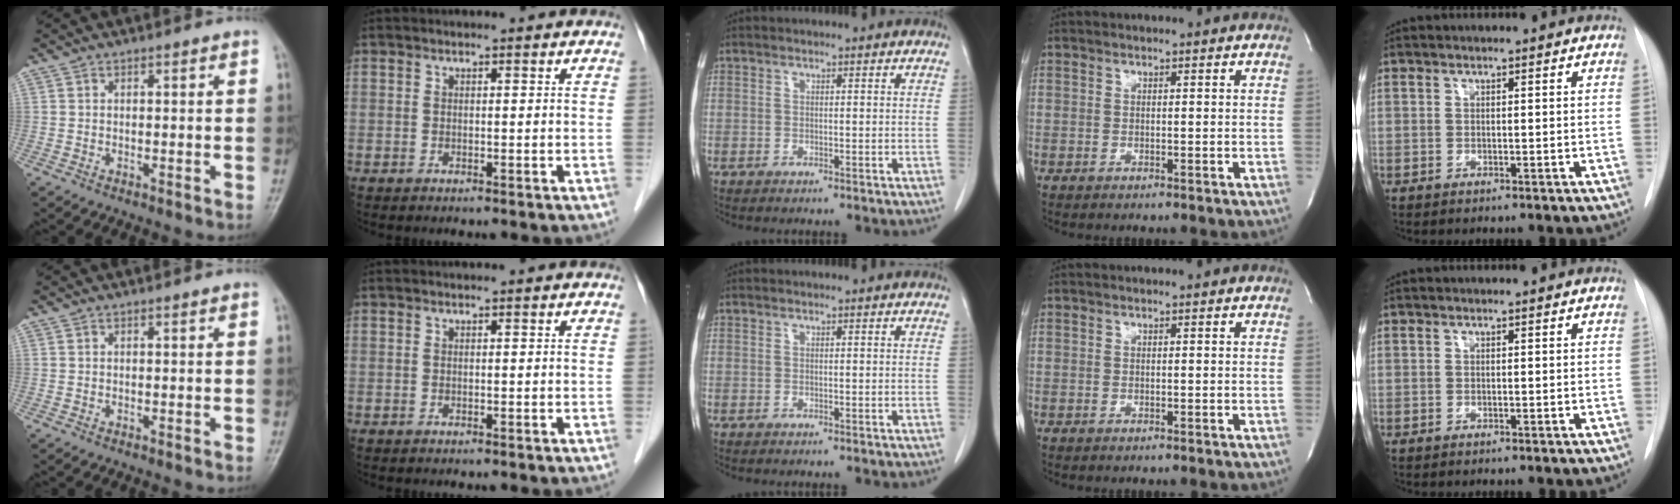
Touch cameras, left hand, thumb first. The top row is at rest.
{}